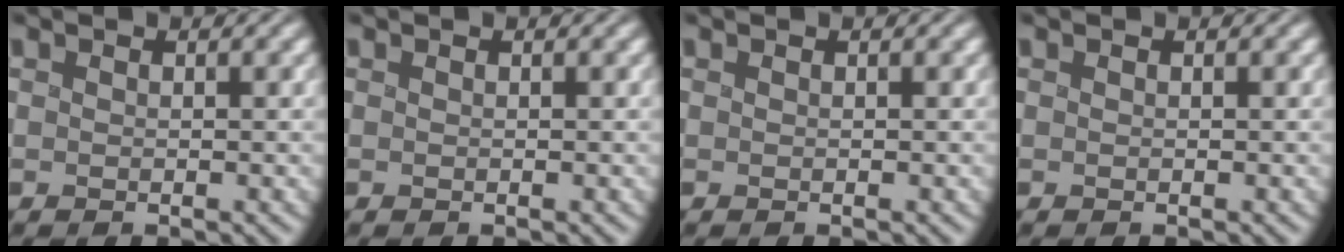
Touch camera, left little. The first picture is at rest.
{"total": 0.0}
{"total": 0.0}
{"total": 0.0}